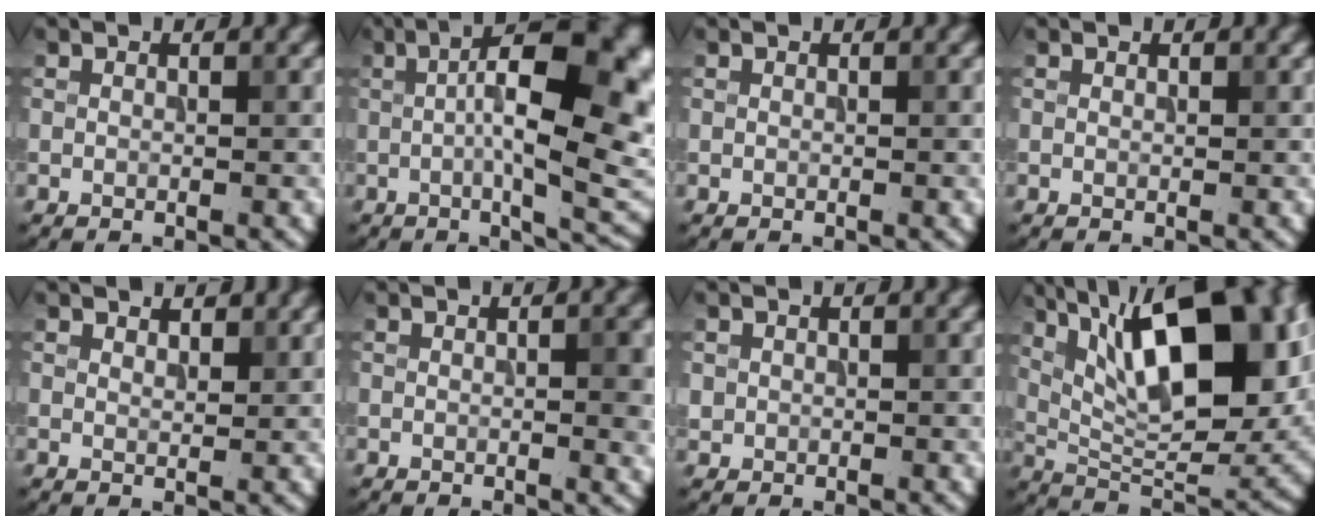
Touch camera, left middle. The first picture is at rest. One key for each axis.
{"total": 14.7, "fx": 0.9, "fy": 5.1, "fz": 13.7, "tx": -0.158, "ty": 0.018, "tz": 0.006}
{"total": 0.0}
{"total": 0.0}
{"total": 1.6, "fx": 1.5, "fy": 0.5, "fz": 0.4, "tx": -0.009, "ty": 0.000, "tz": 0.022}
{"total": 3.0, "fx": 0.1, "fy": 0.8, "fz": 2.9, "tx": -0.036, "ty": 0.000, "tz": 0.001}
{"total": 0.7, "fx": 0.1, "fy": 0.7, "fz": 0.0, "tx": 0.006, "ty": -0.004, "tz": 0.005}
{"total": 14.8, "fx": 4.9, "fy": 5.8, "fz": 12.8, "tx": -0.189, "ty": 0.007, "tz": 0.076}